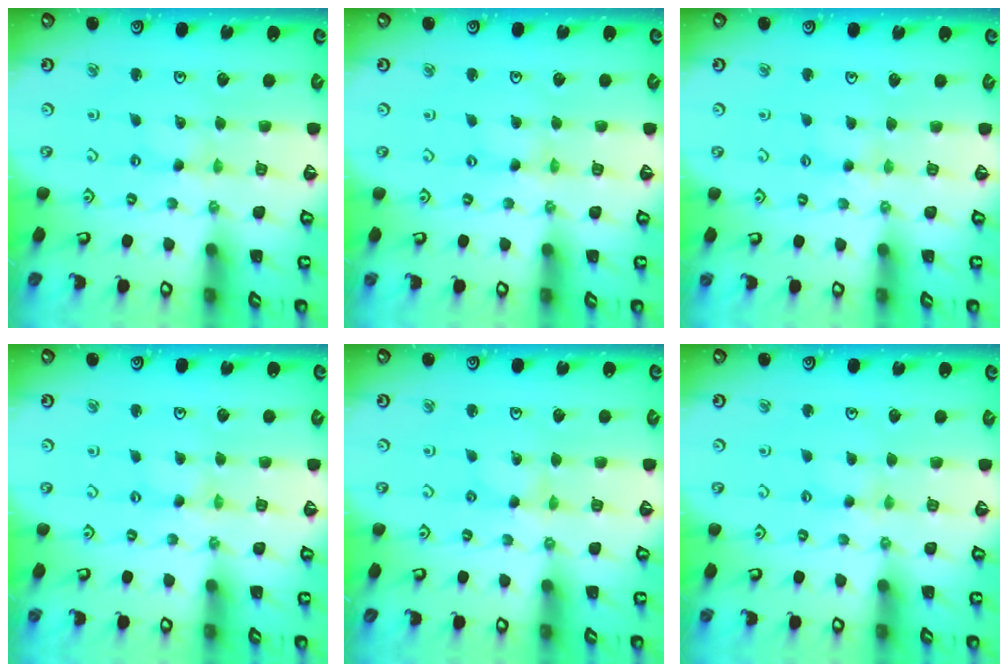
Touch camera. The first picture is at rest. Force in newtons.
{"total": 0.0}
{"total": 2.2, "press": 2.1, "slide": 0.4}
{"total": 0.0}
{"total": 0.0}
{"total": 2.2, "press": 2.2, "slide": 0.3}